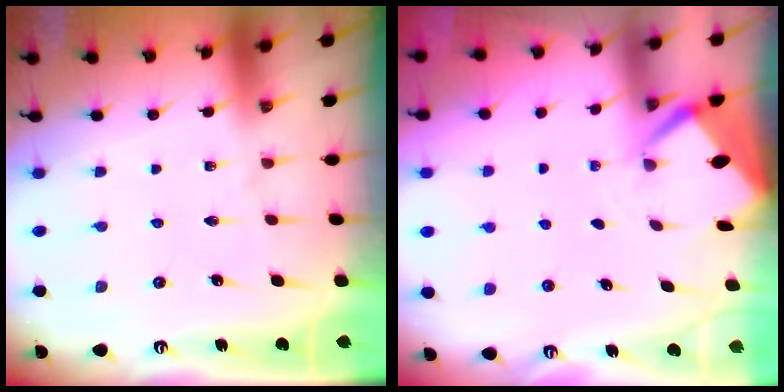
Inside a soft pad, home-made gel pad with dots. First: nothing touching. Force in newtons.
{"total": 2.7, "press": 2.7, "slide": 0.3}